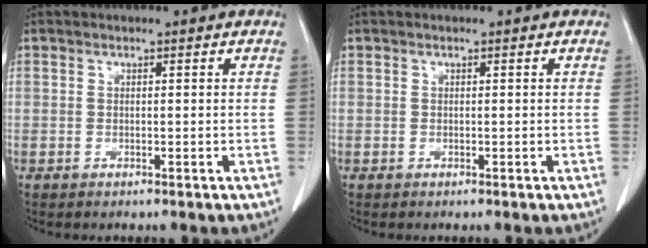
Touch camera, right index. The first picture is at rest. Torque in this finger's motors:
{"motor_torque": [0.00, 0.00, 0.00, -0.01]}